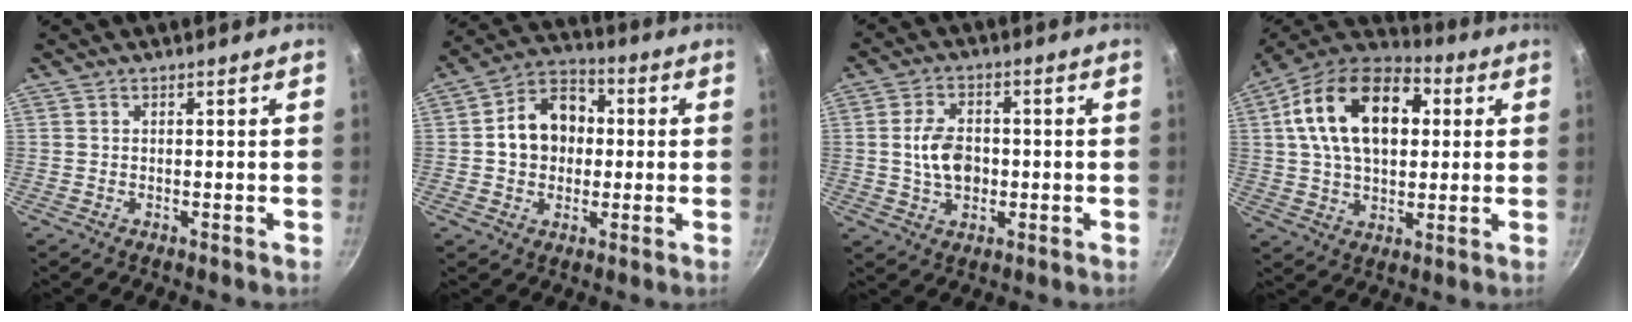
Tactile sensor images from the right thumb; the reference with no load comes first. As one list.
[{"total": 11.8, "force": [0.5, 9.3, 7.1], "torque": [-0.080, 0.024, -0.007]}, {"total": 8.0, "force": [-0.3, 5.4, 5.8], "torque": [-0.089, 0.011, -0.007]}, {"total": 21.5, "force": [4.8, 13.6, 15.9], "torque": [-0.247, 0.019, 0.064]}]